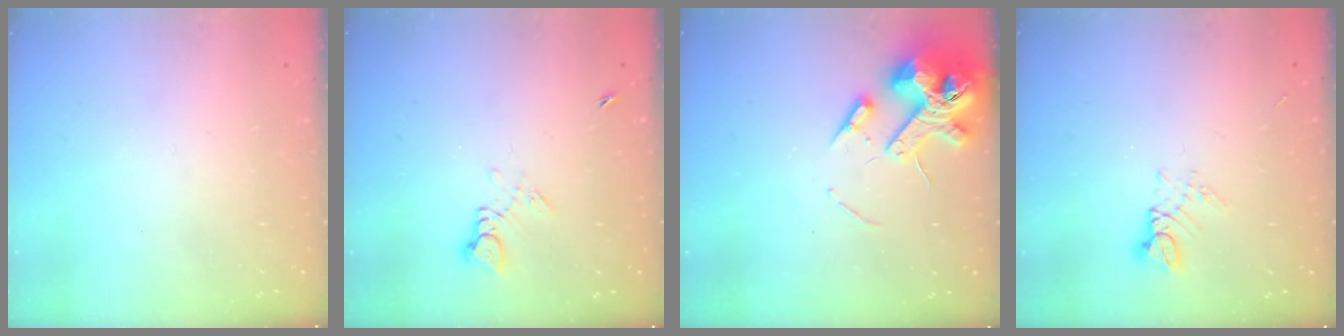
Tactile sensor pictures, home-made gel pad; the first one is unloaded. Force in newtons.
{"total": 4.4, "press": 4.4, "slide": 0.1}
{"total": 14.8, "press": 14.7, "slide": 2.2}
{"total": 3.6, "press": 3.6, "slide": 0.1}